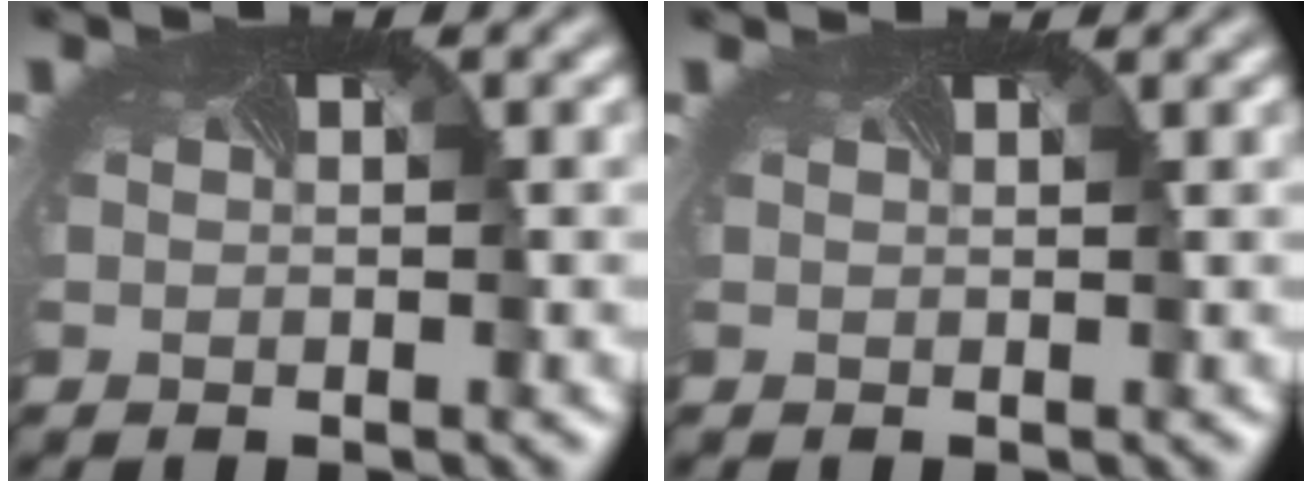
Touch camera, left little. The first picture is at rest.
{"total": 0.8, "force": [0.8, -0.2, -0.2], "torque": [0.002, -0.004, 0.010]}